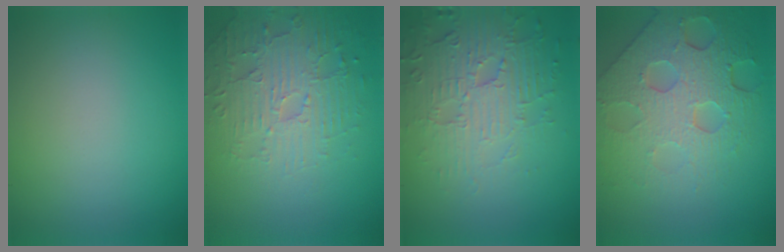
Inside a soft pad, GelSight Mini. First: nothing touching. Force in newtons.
{"total": 4.7, "press": 3.7, "slide": 2.9}
{"total": 4.1, "press": 4.1, "slide": 0.5}
{"total": 8.2, "press": 5.7, "slide": 5.9}